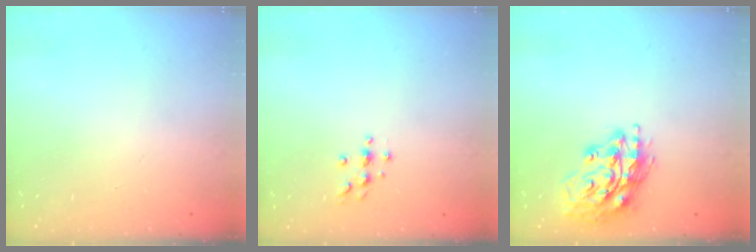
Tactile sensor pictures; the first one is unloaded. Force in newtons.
{"total": 3.7, "press": 3.6, "slide": 0.5}
{"total": 16.9, "press": 16.7, "slide": 2.3}